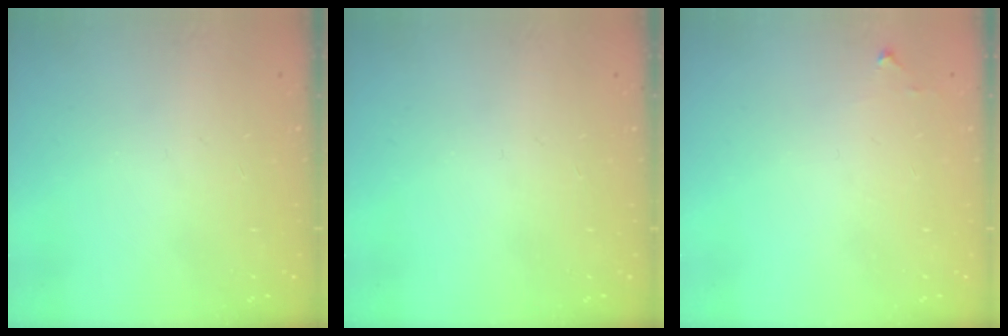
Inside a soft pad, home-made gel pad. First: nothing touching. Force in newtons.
{"total": 0.0}
{"total": 5.0, "press": 5.0, "slide": 0.7}